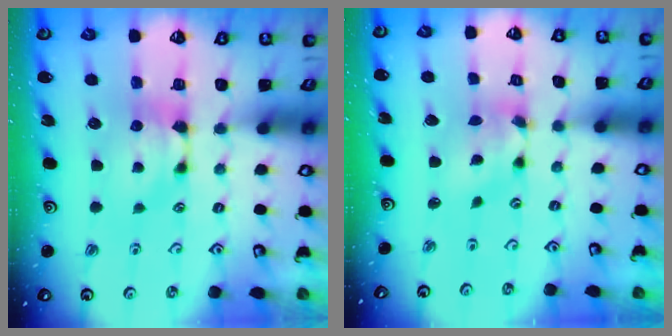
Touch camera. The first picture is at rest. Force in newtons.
{"total": 3.4, "press": 2.9, "slide": 1.8}